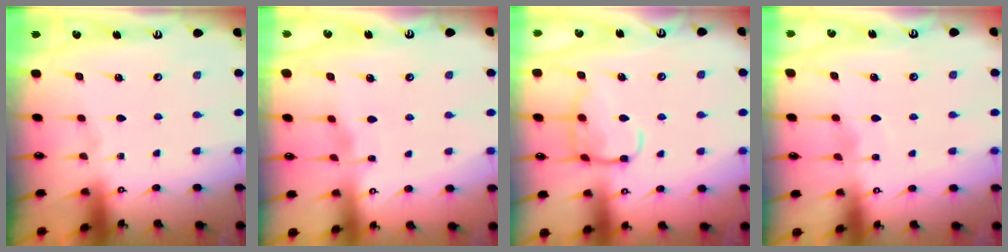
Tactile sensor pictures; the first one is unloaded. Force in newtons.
{"total": 2.5, "press": 2.5, "slide": 0.2}
{"total": 13.5, "press": 13.4, "slide": 1.1}
{"total": 4.1, "press": 4.1, "slide": 0.3}